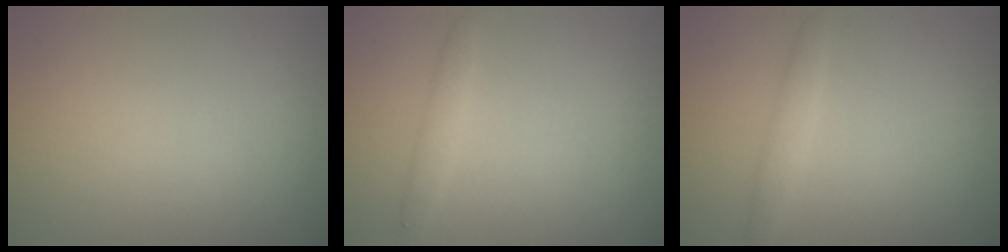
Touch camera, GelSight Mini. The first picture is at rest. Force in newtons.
{"total": 1.3, "press": 1.3, "slide": 0.0}
{"total": 1.3, "press": 1.3, "slide": 0.0}